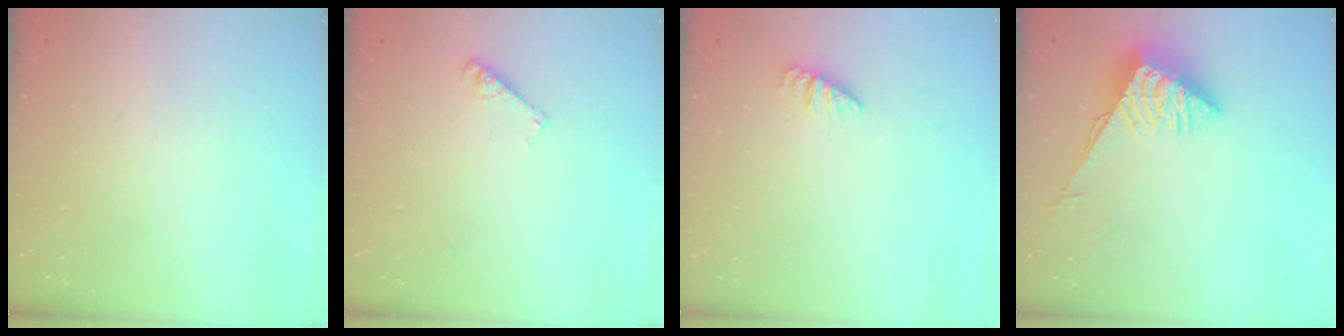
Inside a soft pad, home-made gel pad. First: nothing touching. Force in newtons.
{"total": 3.8, "press": 3.8, "slide": 0.4}
{"total": 1.1, "press": 1.1, "slide": 0.2}
{"total": 5.5, "press": 5.5, "slide": 0.2}